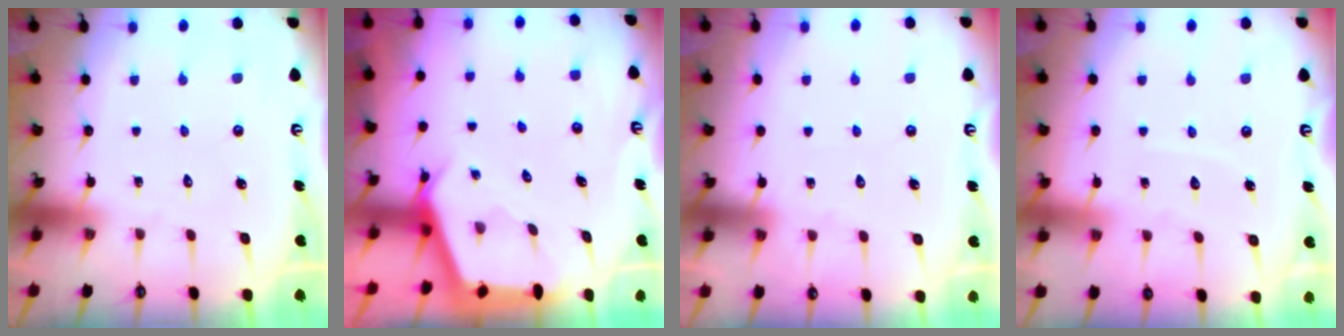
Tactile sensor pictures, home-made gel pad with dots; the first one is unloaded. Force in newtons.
{"total": 2.9, "press": 2.9, "slide": 0.3}
{"total": 4.7, "press": 4.6, "slide": 0.5}
{"total": 3.9, "press": 3.8, "slide": 0.3}